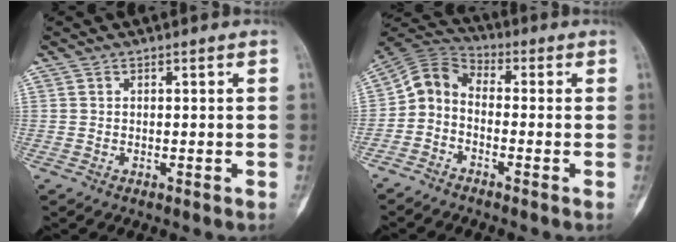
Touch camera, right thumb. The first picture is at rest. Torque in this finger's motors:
{"motor_torque": [0.93, 0.99, 0.05, -0.06, 0.04]}